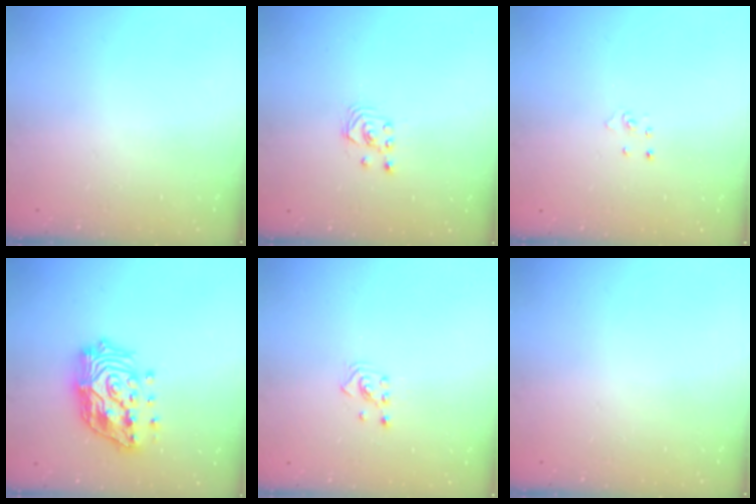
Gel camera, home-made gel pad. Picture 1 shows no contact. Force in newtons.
{"total": 1.8, "press": 1.8, "slide": 0.2}
{"total": 3.0, "press": 2.9, "slide": 0.3}
{"total": 19.6, "press": 19.5, "slide": 2.3}
{"total": 2.1, "press": 2.1, "slide": 0.3}
{"total": 0.0}